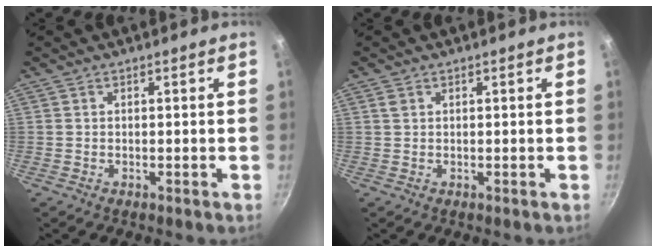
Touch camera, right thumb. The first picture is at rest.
{"total": 1.0, "force": [0.4, 0.8, 0.5], "torque": [-0.009, 0.000, 0.007]}